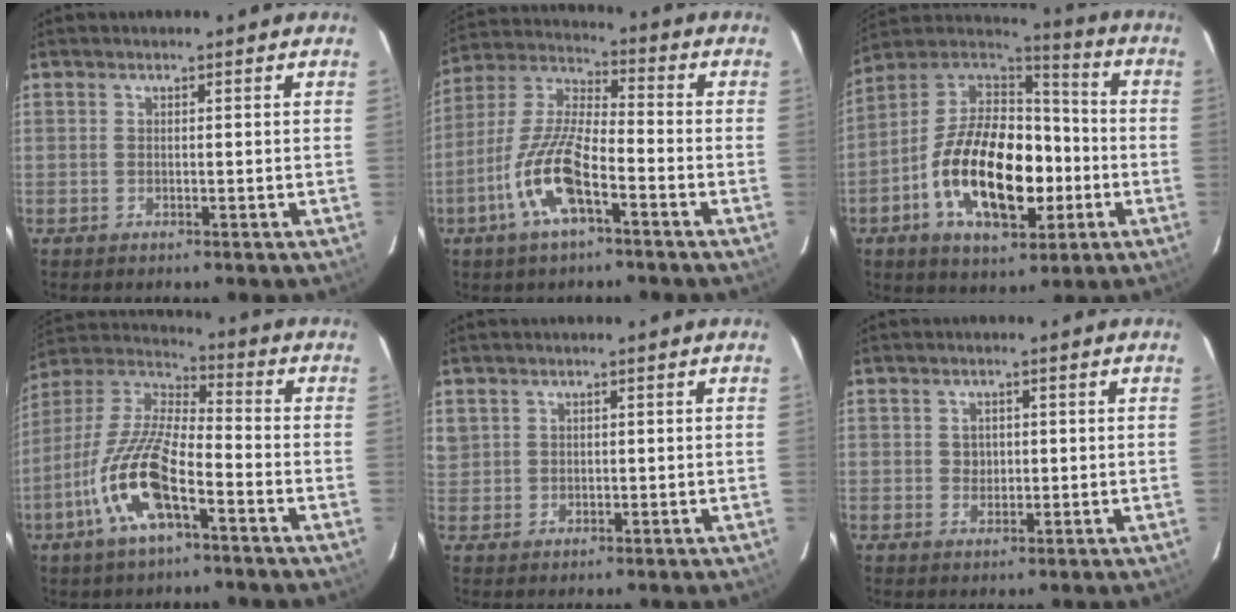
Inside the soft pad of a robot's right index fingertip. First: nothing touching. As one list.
[{"total": 13.3, "force": [-6.2, 4.0, 11.1], "torque": [-0.240, -0.004, -0.123]}, {"total": 21.7, "force": [-5.4, 11.9, 17.3], "torque": [-0.330, 0.010, -0.086]}, {"total": 15.5, "force": [-7.0, 4.7, 13.0], "torque": [-0.272, -0.009, -0.141]}, {"total": 3.2, "force": [1.2, 2.9, 0.6], "torque": [-0.003, 0.009, 0.028]}, {"total": 2.2, "force": [0.2, 2.1, 0.7], "torque": [-0.009, 0.005, 0.005]}]